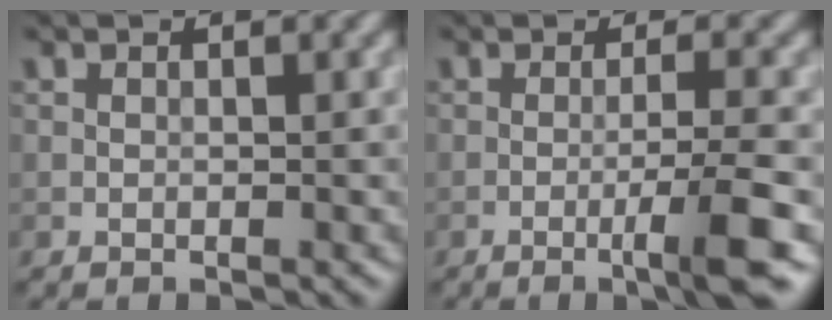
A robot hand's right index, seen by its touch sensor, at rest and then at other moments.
{"total": 4.5, "force": [-1.5, 0.4, 4.2], "torque": [-0.062, 0.004, -0.030]}